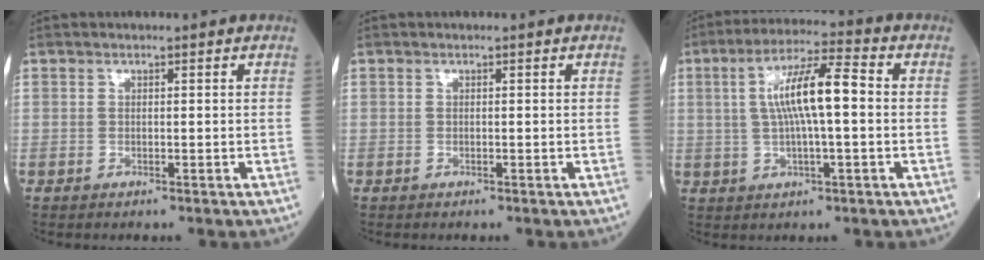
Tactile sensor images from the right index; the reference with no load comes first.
{"total": 0.0}
{"total": 10.2, "force": [0.8, 1.4, 10.0], "torque": [-0.187, 0.019, 0.012]}